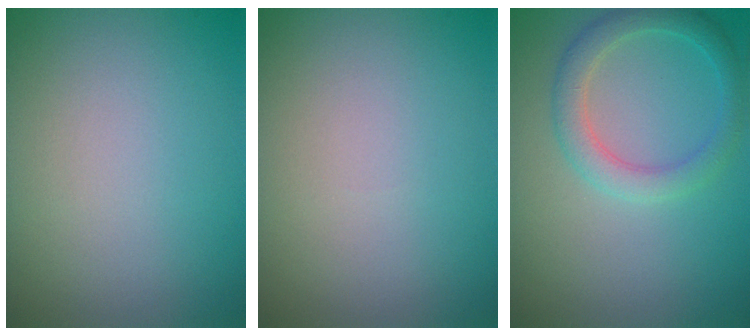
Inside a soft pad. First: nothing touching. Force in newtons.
{"total": 0.0}
{"total": 2.8, "press": 2.8, "slide": 0.1}